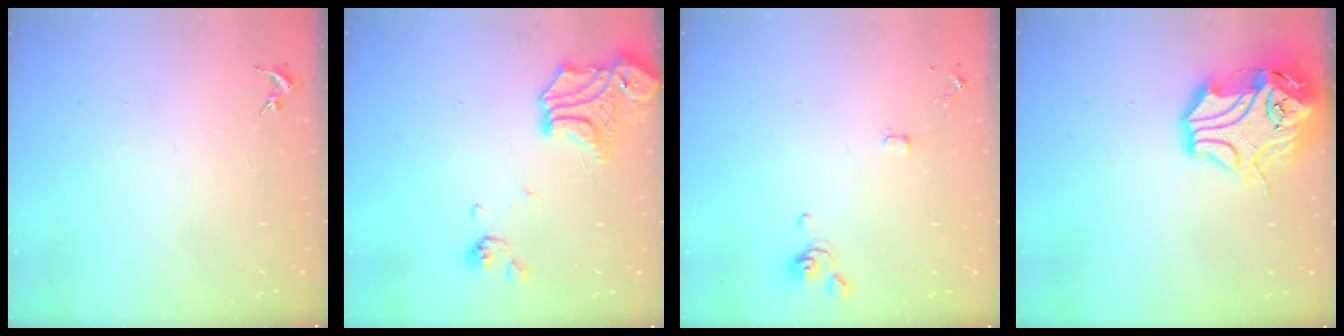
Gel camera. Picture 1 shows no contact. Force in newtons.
{"total": 17.6, "press": 17.5, "slide": 1.9}
{"total": 3.5, "press": 3.4, "slide": 0.7}
{"total": 17.9, "press": 17.7, "slide": 2.6}